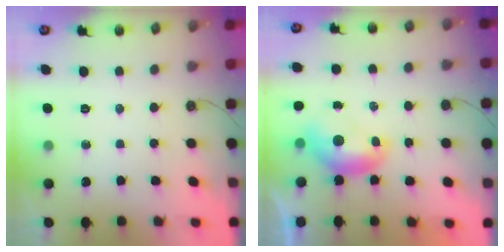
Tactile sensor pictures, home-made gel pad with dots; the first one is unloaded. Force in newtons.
{"total": 0.0}